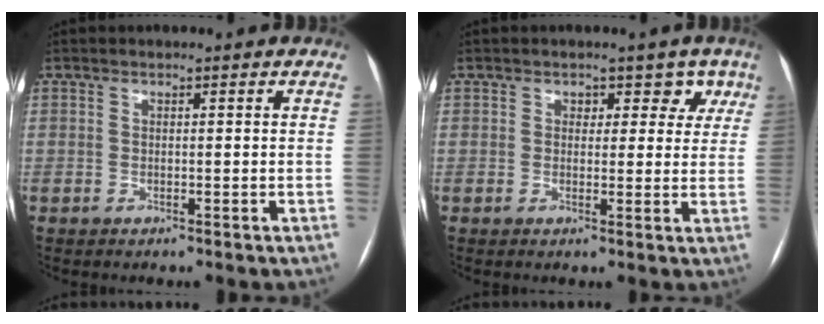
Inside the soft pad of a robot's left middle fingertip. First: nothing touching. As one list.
[{"total": 3.9, "force": [2.3, 3.0, 1.2], "torque": [0.016, 0.002, 0.016]}]